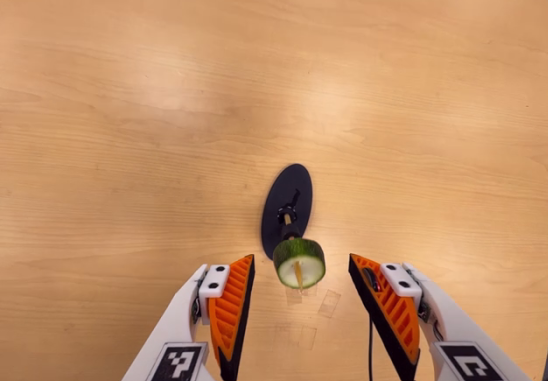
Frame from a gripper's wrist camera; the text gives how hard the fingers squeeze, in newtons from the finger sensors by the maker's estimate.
{"total": 0.0}